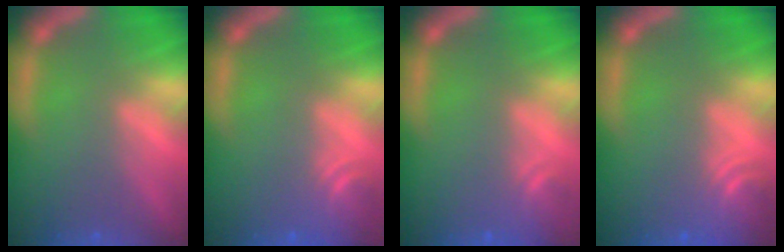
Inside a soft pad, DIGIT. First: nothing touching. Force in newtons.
{"total": 3.0}
{"total": 1.9}
{"total": 4.0}